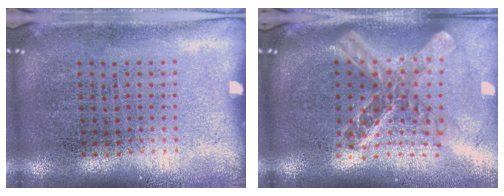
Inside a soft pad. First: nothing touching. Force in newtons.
{"total": 2.3, "press": 1.8, "slide": 1.5}